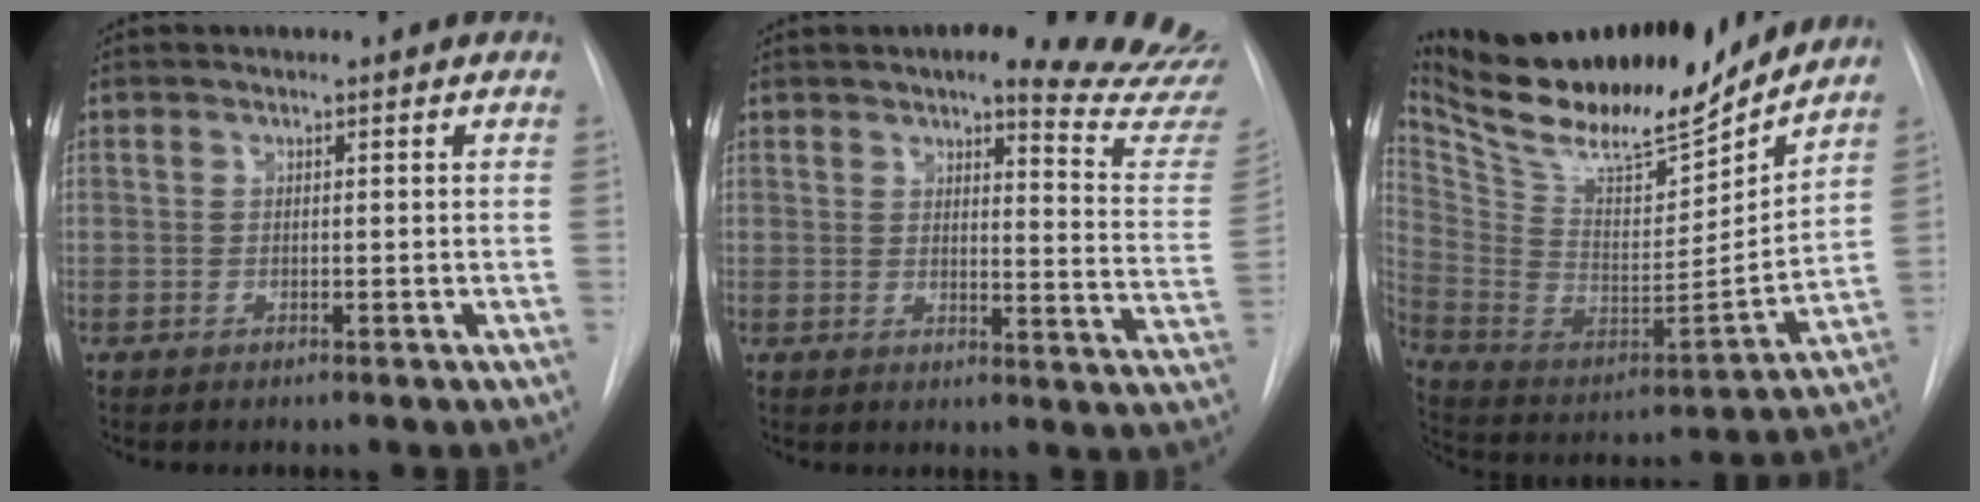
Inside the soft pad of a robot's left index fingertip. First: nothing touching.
{"total": 18.4, "force": [16.8, 1.2, 7.5], "torque": [-0.074, -0.095, 0.177]}
{"total": 25.7, "force": [22.9, 4.8, 10.5], "torque": [-0.194, -0.038, 0.369]}